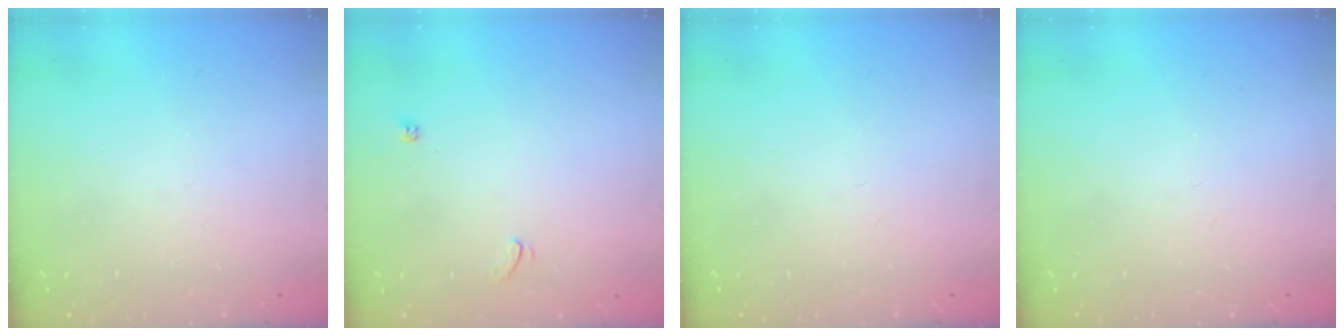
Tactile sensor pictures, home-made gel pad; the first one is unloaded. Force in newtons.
{"total": 3.8, "press": 3.7, "slide": 0.3}
{"total": 0.0}
{"total": 0.0}